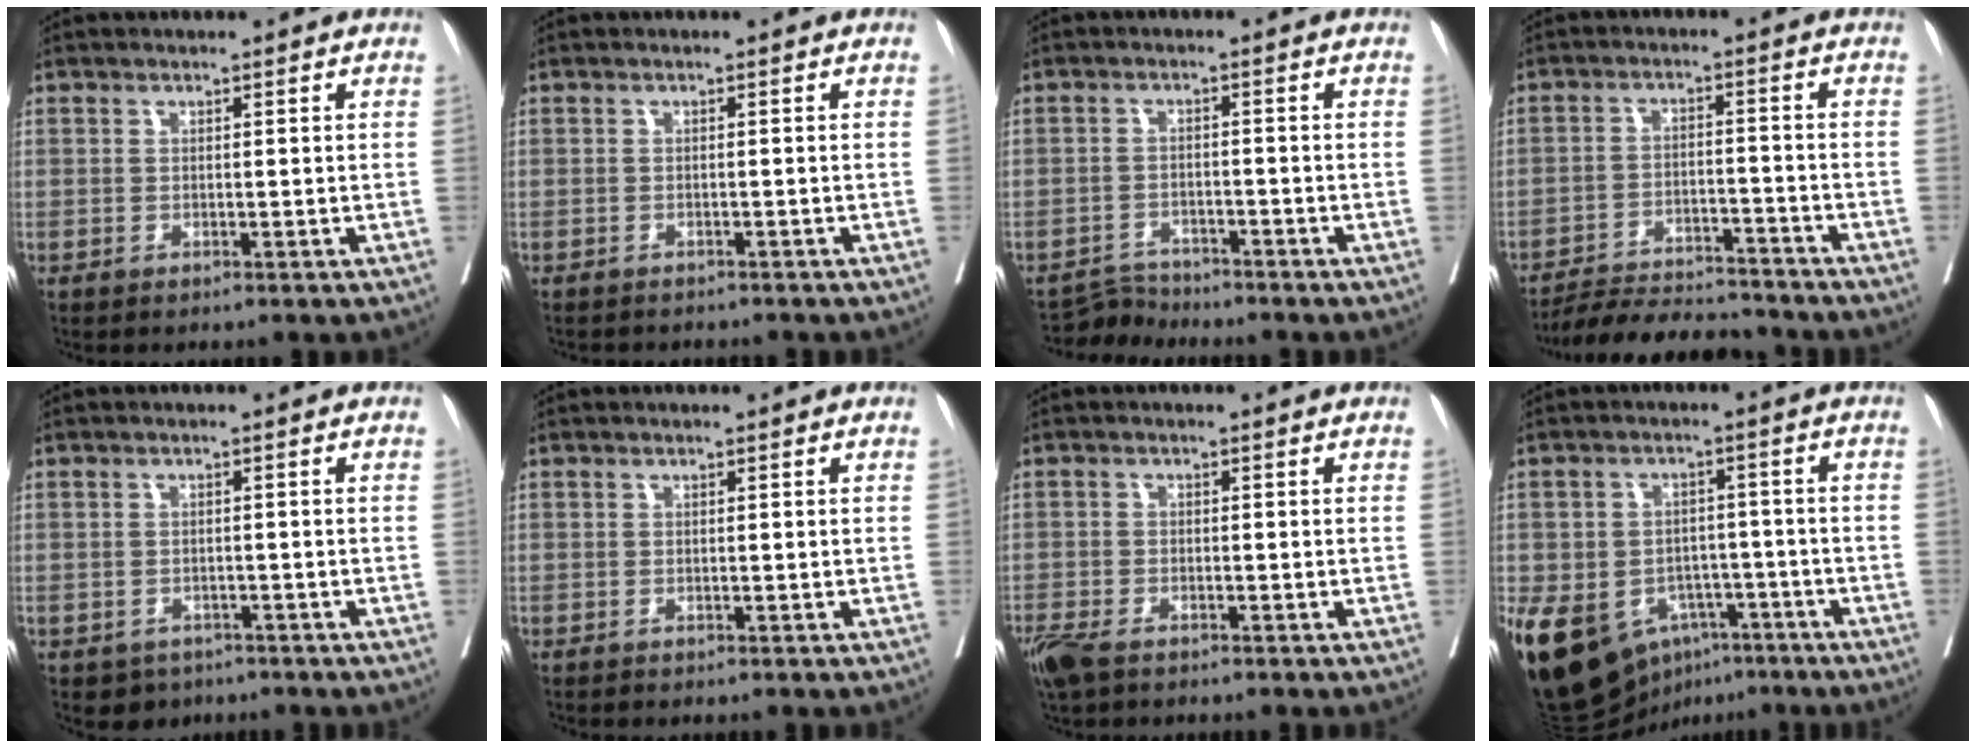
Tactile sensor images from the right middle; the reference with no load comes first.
{"total": 4.1, "force": [-3.8, 1.1, 1.2], "torque": [-0.014, -0.002, -0.047]}
{"total": 3.4, "force": [-3.3, 0.1, -1.0], "torque": [0.021, -0.006, -0.056]}
{"total": 11.6, "force": [-11.2, 1.1, 2.9], "torque": [-0.039, -0.006, -0.177]}
{"total": 3.3, "force": [-2.2, 2.4, 0.4], "torque": [-0.005, 0.006, -0.029]}
{"total": 0.0}
{"total": 5.7, "force": [-4.2, 2.1, 3.3], "torque": [-0.068, -0.014, -0.078]}
{"total": 17.9, "force": [-8.8, 12.5, 9.3], "torque": [-0.206, 0.010, -0.125]}